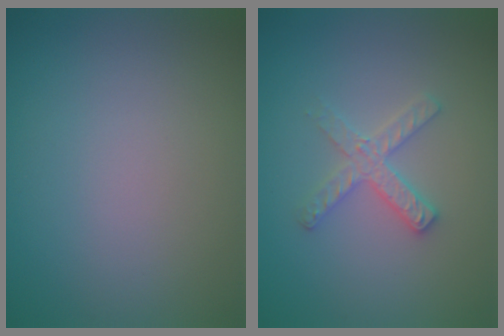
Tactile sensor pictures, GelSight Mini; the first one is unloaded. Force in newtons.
{"total": 2.6, "press": 2.5, "slide": 0.4}